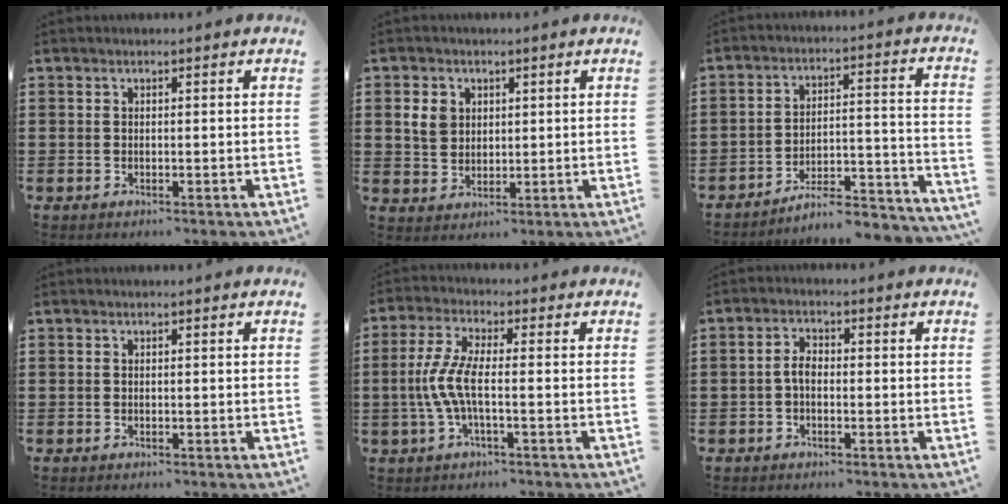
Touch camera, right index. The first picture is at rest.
{"total": 4.2, "force": [1.3, 3.4, 2.1], "torque": [-0.052, 0.013, 0.023]}
{"total": 6.1, "force": [-5.6, 0.9, 2.4], "torque": [-0.036, -0.002, -0.109]}
{"total": 0.0}
{"total": 6.4, "force": [-1.3, 1.5, 6.1], "torque": [-0.158, -0.019, -0.038]}
{"total": 2.6, "force": [-0.7, 1.4, 2.1], "torque": [-0.056, -0.001, -0.019]}